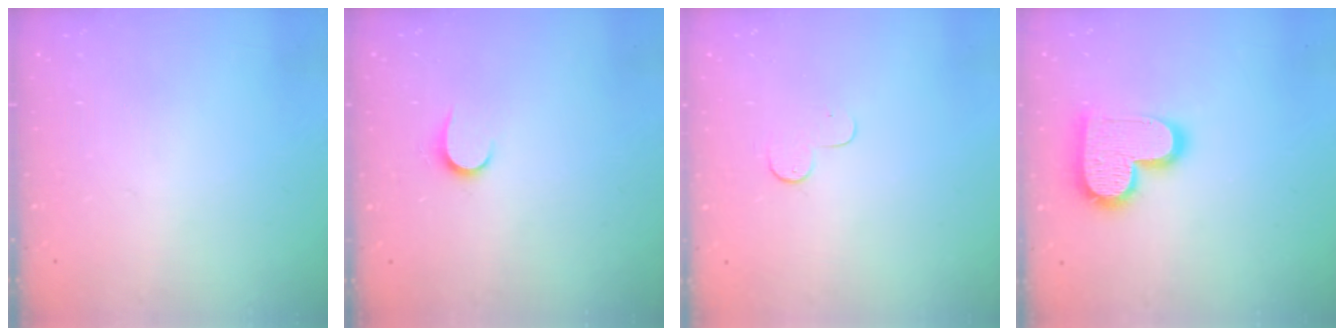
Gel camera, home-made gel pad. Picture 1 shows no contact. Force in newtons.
{"total": 5.2, "press": 5.2, "slide": 0.5}
{"total": 4.8, "press": 4.7, "slide": 0.5}
{"total": 14.8, "press": 14.7, "slide": 0.8}